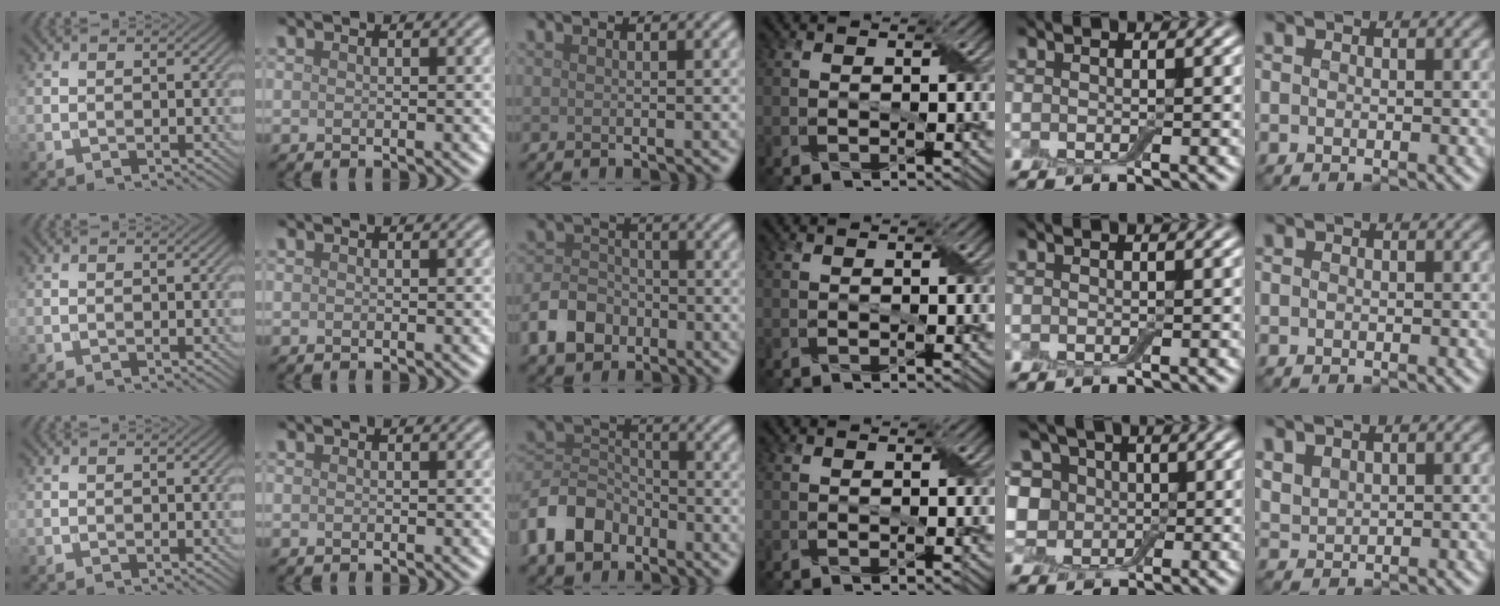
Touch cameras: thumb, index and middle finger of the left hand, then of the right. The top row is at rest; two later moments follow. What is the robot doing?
{"motion": "fold", "object": "aluminum foil"}